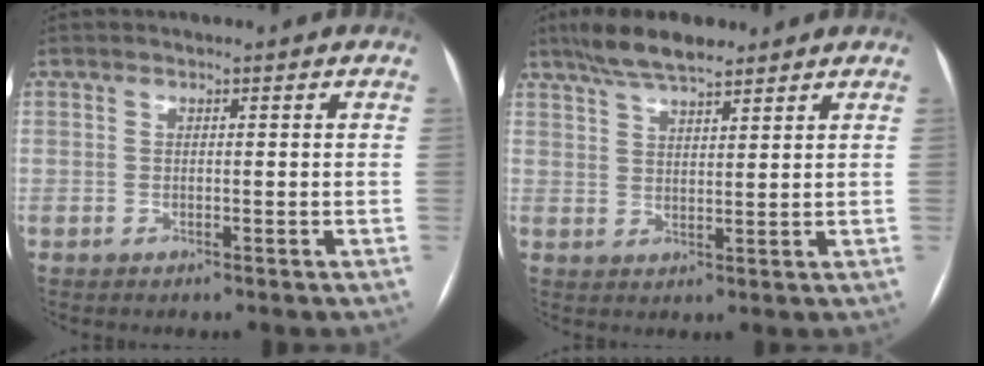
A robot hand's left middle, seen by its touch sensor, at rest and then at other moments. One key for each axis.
{"total": 7.6, "fx": 6.1, "fy": 1.6, "fz": 4.3, "tx": -0.080, "ty": 0.017, "tz": 0.107}